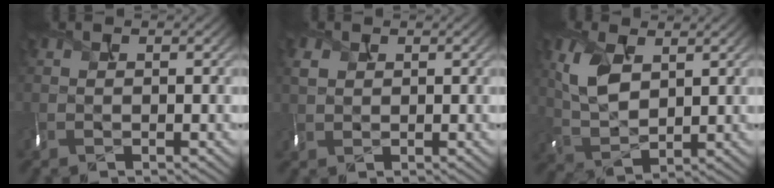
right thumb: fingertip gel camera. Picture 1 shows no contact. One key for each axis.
{"total": 1.2, "fx": 0.5, "fy": 1.1, "fz": 0.0, "tx": -0.016, "ty": -0.006, "tz": 0.021}
{"total": 6.0, "fx": 2.2, "fy": 3.5, "fz": 4.3, "tx": -0.115, "ty": -0.007, "tz": 0.051}